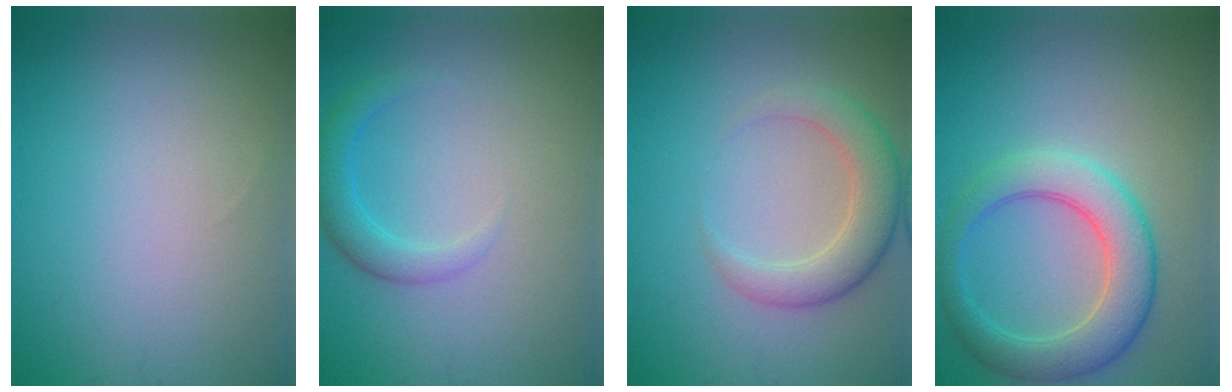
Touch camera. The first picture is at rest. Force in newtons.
{"total": 2.3, "press": 2.3, "slide": 0.1}
{"total": 3.7, "press": 3.7, "slide": 0.3}
{"total": 5.6, "press": 5.5, "slide": 0.3}